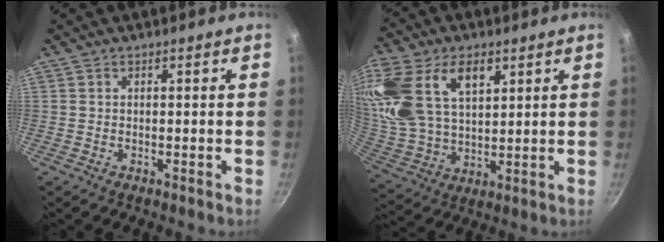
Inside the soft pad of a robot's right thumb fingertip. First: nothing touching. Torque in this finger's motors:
{"motor_torque": [0.48, 4.52, 0.32, 0.27, 0.66]}